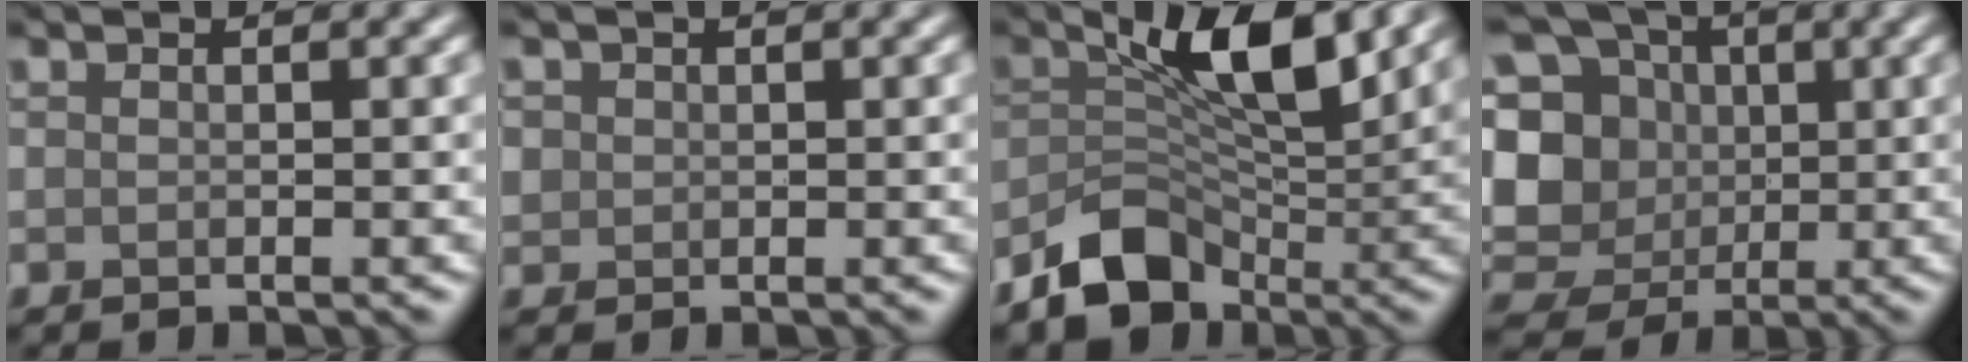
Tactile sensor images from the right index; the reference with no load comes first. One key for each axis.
{"total": 1.3, "fx": 0.2, "fy": 1.3, "fz": 0.2, "tx": 0.000, "ty": -0.003, "tz": 0.005}
{"total": 6.6, "fx": -1.4, "fy": 4.3, "fz": 4.9, "tx": -0.065, "ty": 0.004, "tz": -0.023}
{"total": 14.6, "fx": 1.1, "fy": 13.0, "fz": 6.6, "tx": -0.182, "ty": 0.036, "tz": -0.001}